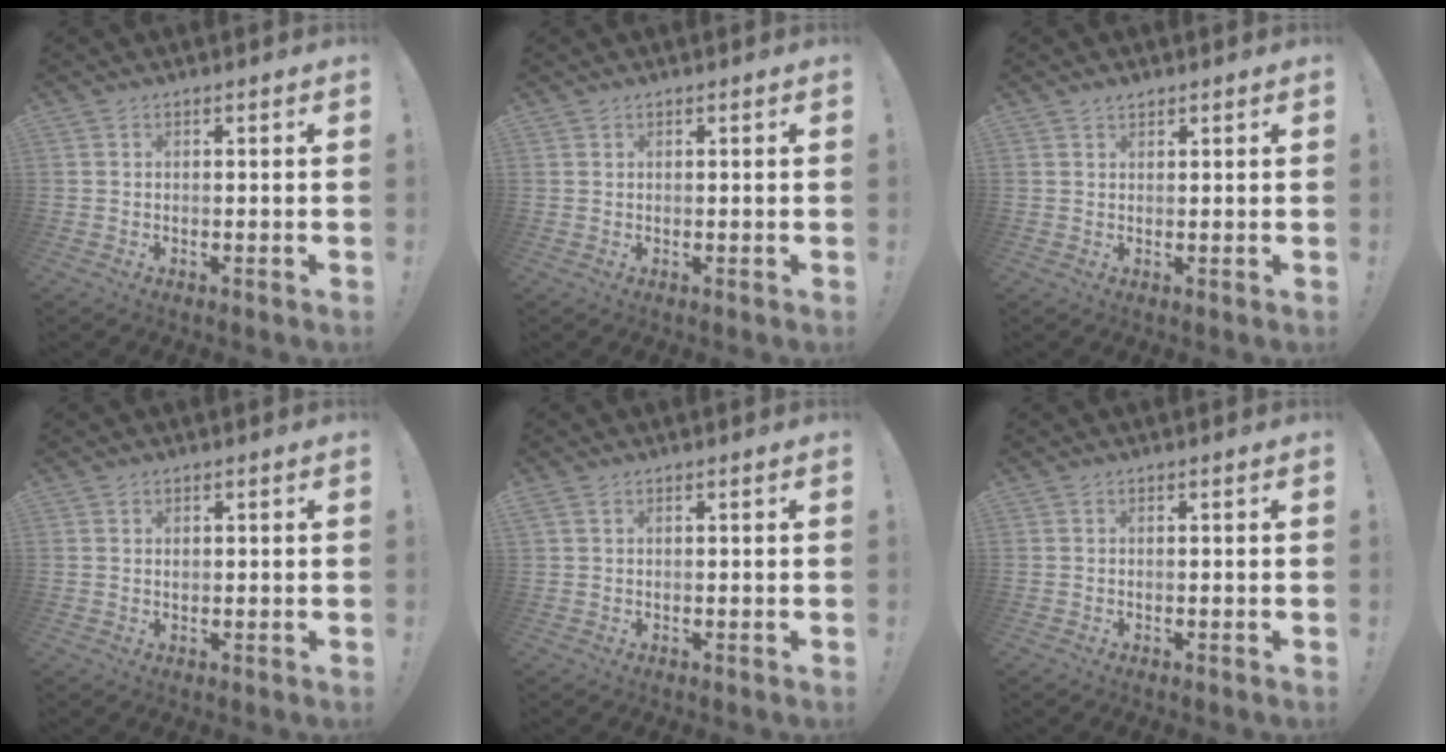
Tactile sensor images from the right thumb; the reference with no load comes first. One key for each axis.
{"total": 0.7, "fx": 0.5, "fy": 0.5, "fz": 0.1, "tx": 0.001, "ty": -0.001, "tz": 0.009}
{"total": 1.5, "fx": 1.3, "fy": 0.6, "fz": 0.4, "tx": -0.001, "ty": -0.007, "tz": 0.023}
{"total": 0.8, "fx": 0.3, "fy": 0.7, "fz": 0.3, "tx": 0.001, "ty": 0.000, "tz": 0.003}
{"total": 1.1, "fx": 0.6, "fy": 0.6, "fz": 0.7, "tx": -0.020, "ty": 0.005, "tz": 0.012}
{"total": 0.0}